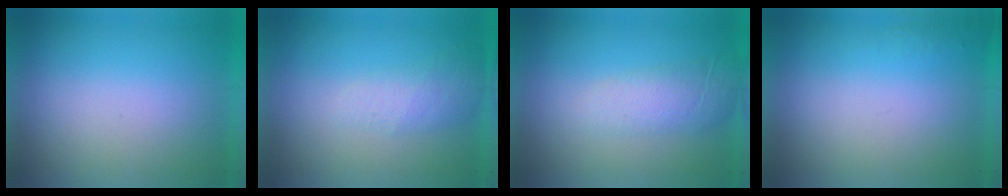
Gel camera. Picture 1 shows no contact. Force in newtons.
{"total": 2.2}
{"total": 1.0}
{"total": 1.0}